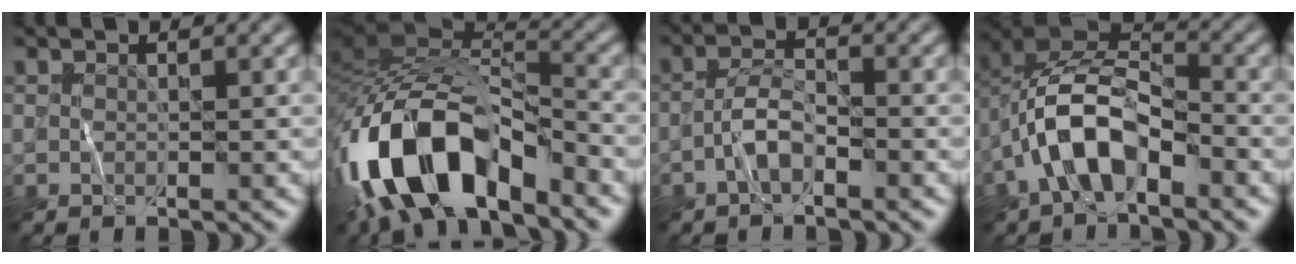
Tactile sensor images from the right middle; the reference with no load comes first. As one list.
[{"total": 13.7, "force": [-7.5, 6.3, 9.7], "torque": [-0.179, -0.004, -0.133]}, {"total": 2.5, "force": [-1.5, 0.8, 1.9], "torque": [-0.036, 0.012, -0.036]}, {"total": 8.0, "force": [-3.3, 4.0, 6.0], "torque": [-0.118, 0.014, -0.069]}]